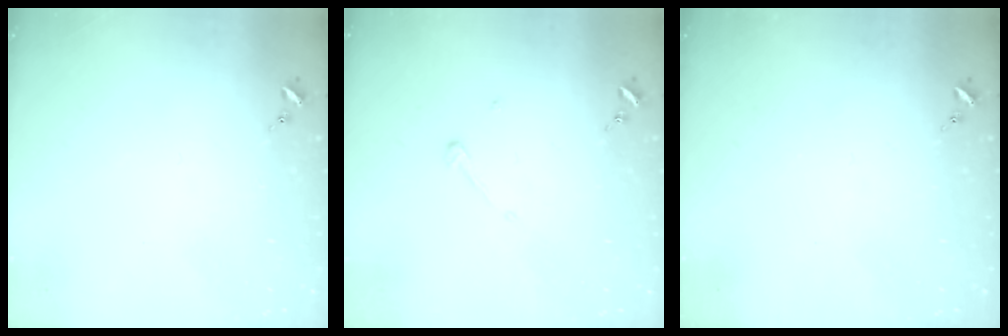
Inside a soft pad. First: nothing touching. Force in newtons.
{"total": 3.8, "press": 3.8, "slide": 0.3}
{"total": 0.0}